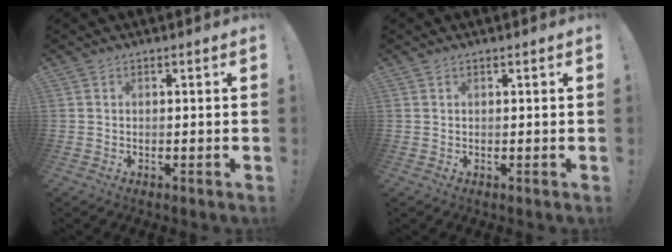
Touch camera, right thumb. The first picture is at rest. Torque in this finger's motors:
{"motor_torque": [-0.04, 0.13, -0.10, 0.14, 0.02]}